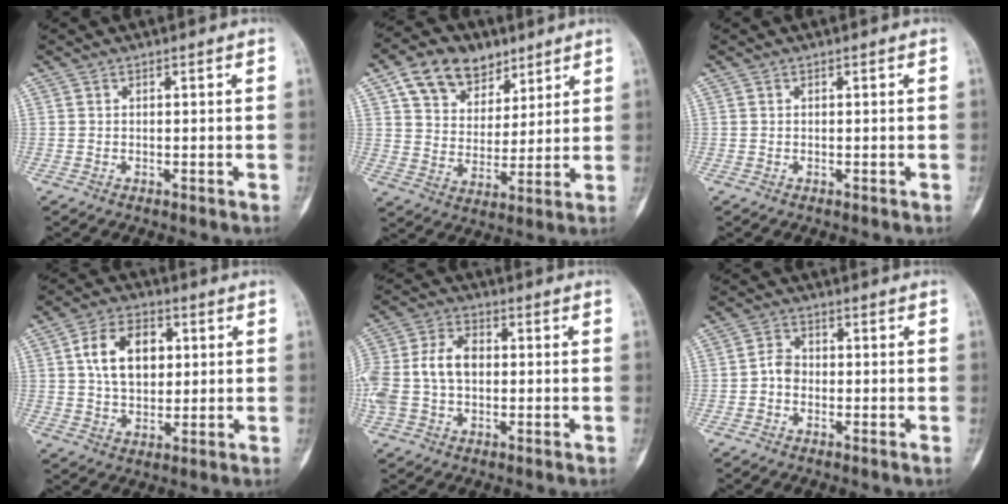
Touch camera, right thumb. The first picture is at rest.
{"total": 13.6, "force": [8.0, 9.2, 5.9], "torque": [-0.068, -0.021, 0.141]}
{"total": 0.0}
{"total": 11.5, "force": [2.6, 7.6, 8.2], "torque": [-0.115, -0.001, 0.043]}
{"total": 12.7, "force": [0.0, 8.6, 9.3], "torque": [-0.211, 0.027, 0.001]}
{"total": 2.9, "force": [-0.7, 2.3, 1.6], "torque": [-0.019, 0.012, -0.024]}